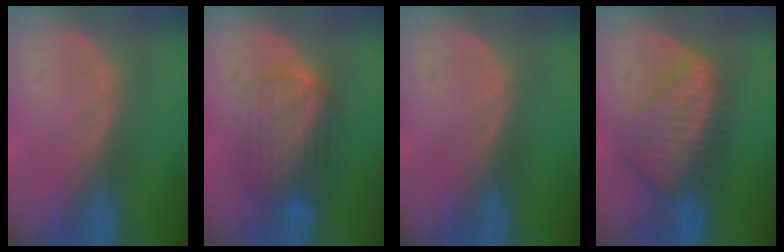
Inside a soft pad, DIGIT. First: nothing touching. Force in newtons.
{"total": 6.7, "press": 6.7, "slide": 0.3}
{"total": 0.0}
{"total": 8.5, "press": 7.4, "slide": 4.2}